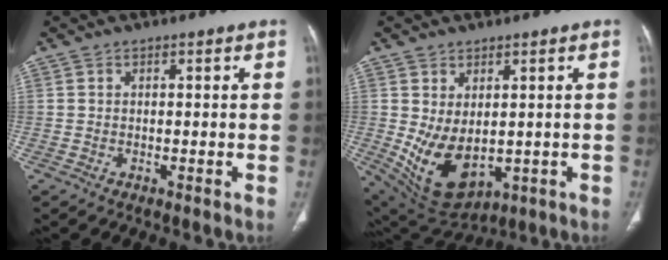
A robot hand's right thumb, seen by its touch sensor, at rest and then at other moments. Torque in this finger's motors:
{"motor_torque": [-0.58, 0.91, 1.22, 0.24, 0.43]}